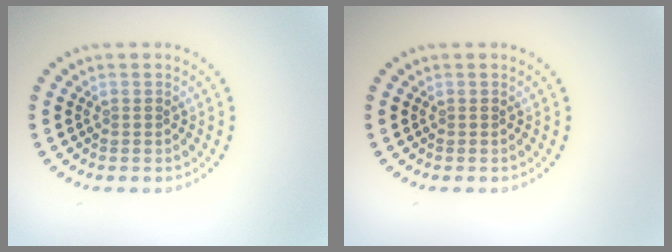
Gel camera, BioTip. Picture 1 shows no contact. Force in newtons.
{"total": 0.0}